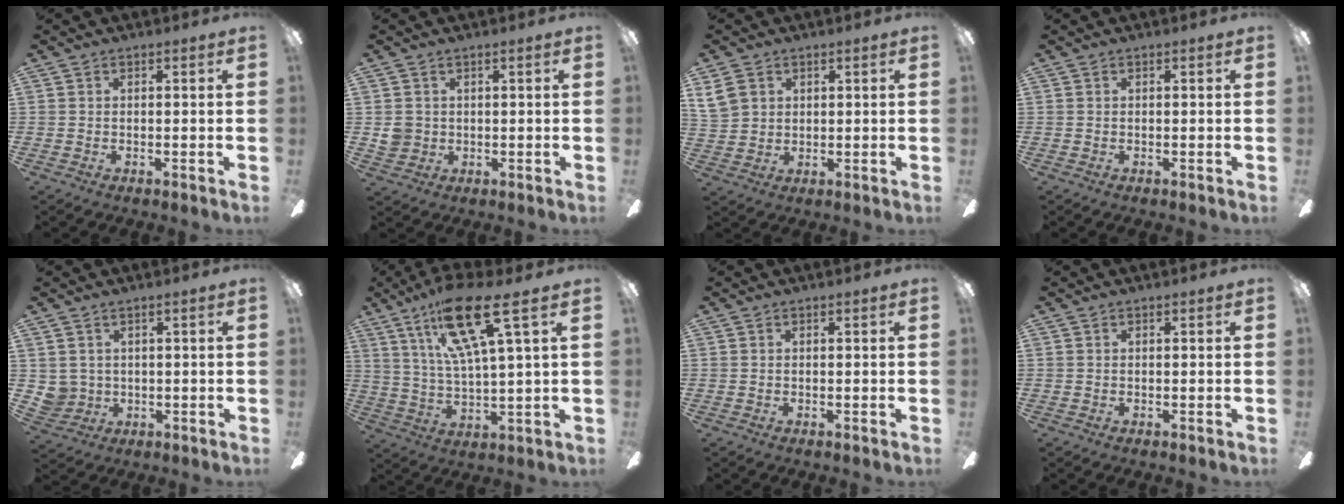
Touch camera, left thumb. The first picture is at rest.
{"total": 3.6, "force": [0.7, 3.5, 0.7], "torque": [-0.011, 0.006, 0.015]}
{"total": 5.7, "force": [2.7, 4.5, 2.2], "torque": [-0.046, 0.010, 0.055]}
{"total": 0.0}
{"total": 4.0, "force": [1.6, 3.7, -0.1], "torque": [-0.022, 0.000, 0.030]}
{"total": 19.6, "force": [10.8, 4.7, 15.6], "torque": [-0.292, -0.034, 0.167]}
{"total": 0.0}
{"total": 0.0}